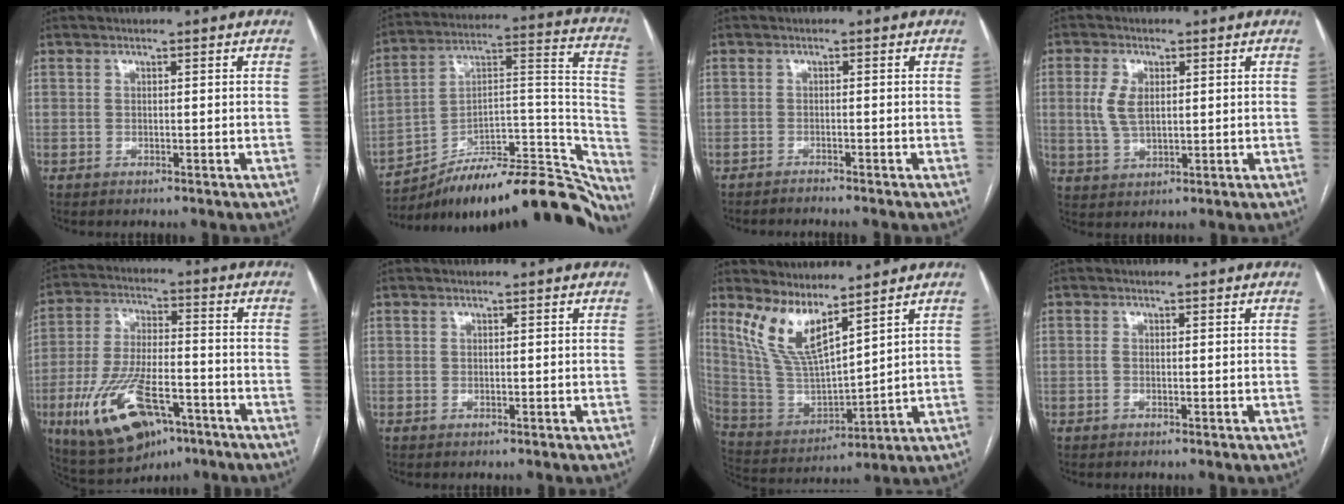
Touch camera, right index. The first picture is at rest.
{"total": 30.7, "force": [-25.8, 7.8, 14.6], "torque": [-0.154, 0.029, -0.373]}
{"total": 2.6, "force": [-2.5, -0.3, 0.7], "torque": [-0.009, -0.003, -0.034]}
{"total": 5.4, "force": [1.1, 2.9, 4.4], "torque": [-0.104, 0.008, 0.027]}
{"total": 17.2, "force": [-8.2, 6.9, 13.5], "torque": [-0.268, -0.006, -0.130]}
{"total": 0.0}
{"total": 10.5, "force": [7.2, 2.3, 7.3], "torque": [-0.163, -0.007, 0.163]}
{"total": 0.5, "force": [-0.2, 0.1, 0.4], "torque": [-0.009, 0.001, -0.005]}